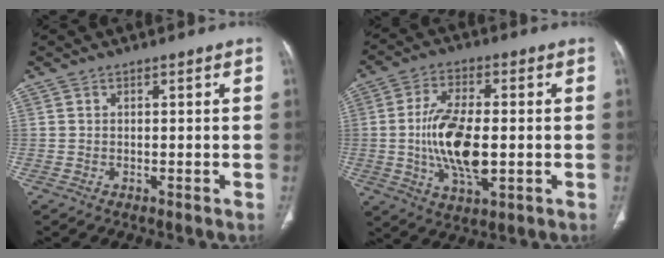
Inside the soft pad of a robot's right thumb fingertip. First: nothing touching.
{"total": 13.8, "force": [-1.0, 6.3, 12.2], "torque": [-0.233, -0.003, -0.014]}